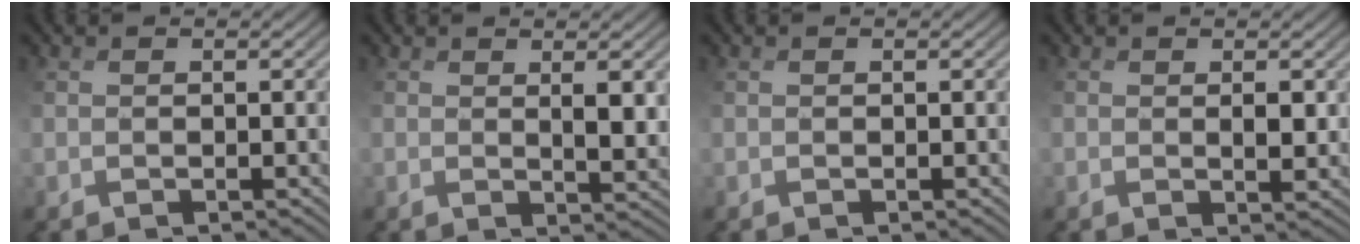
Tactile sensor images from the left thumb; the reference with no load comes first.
{"total": 4.0, "force": [1.7, 1.2, 3.4], "torque": [-0.067, -0.001, 0.038]}
{"total": 0.0}
{"total": 2.6, "force": [0.9, 1.2, 2.1], "torque": [-0.046, 0.001, 0.021]}